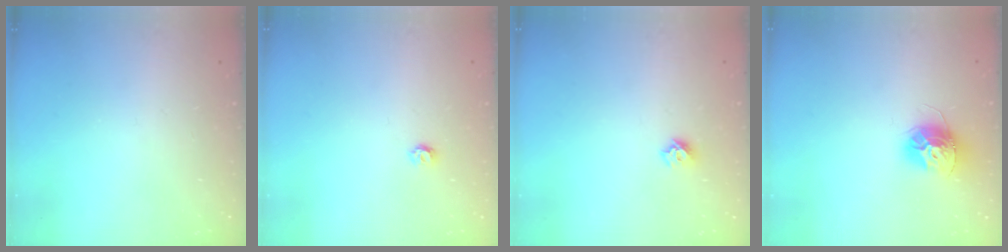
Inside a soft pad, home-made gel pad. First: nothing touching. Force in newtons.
{"total": 3.2, "press": 3.2, "slide": 0.3}
{"total": 5.7, "press": 5.7, "slide": 0.5}
{"total": 11.3, "press": 11.3, "slide": 0.7}